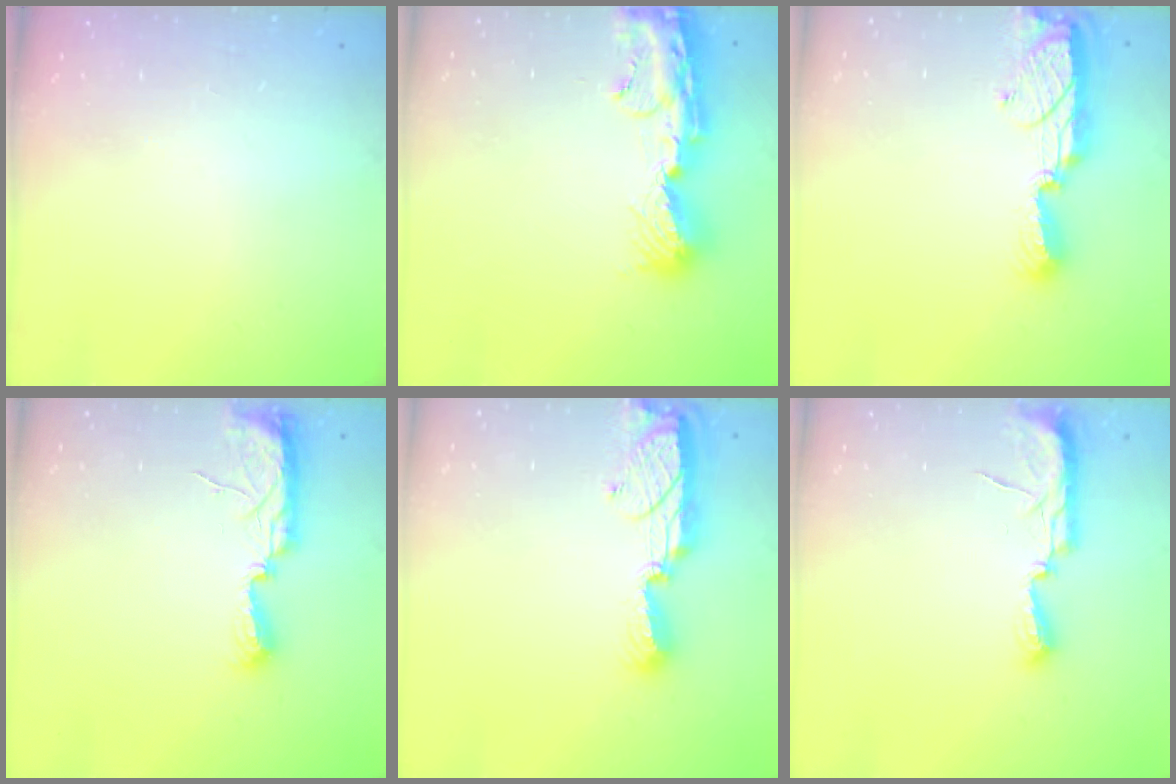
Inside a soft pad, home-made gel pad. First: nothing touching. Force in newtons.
{"total": 13.0, "press": 12.9, "slide": 1.3}
{"total": 9.9, "press": 9.7, "slide": 2.0}
{"total": 10.5, "press": 9.0, "slide": 5.3}
{"total": 9.9, "press": 9.7, "slide": 2.0}
{"total": 8.8, "press": 8.2, "slide": 3.2}